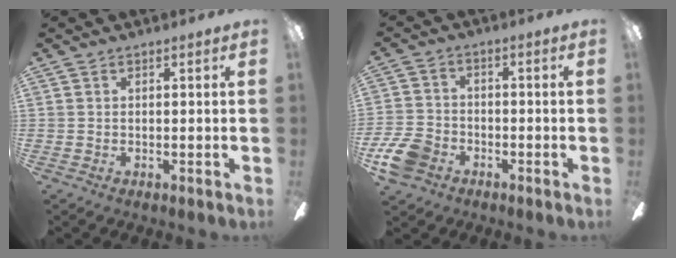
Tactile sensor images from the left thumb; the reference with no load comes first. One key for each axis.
{"total": 8.7, "fx": -4.6, "fy": 6.0, "fz": 4.3, "tx": -0.104, "ty": 0.027, "tz": -0.089}